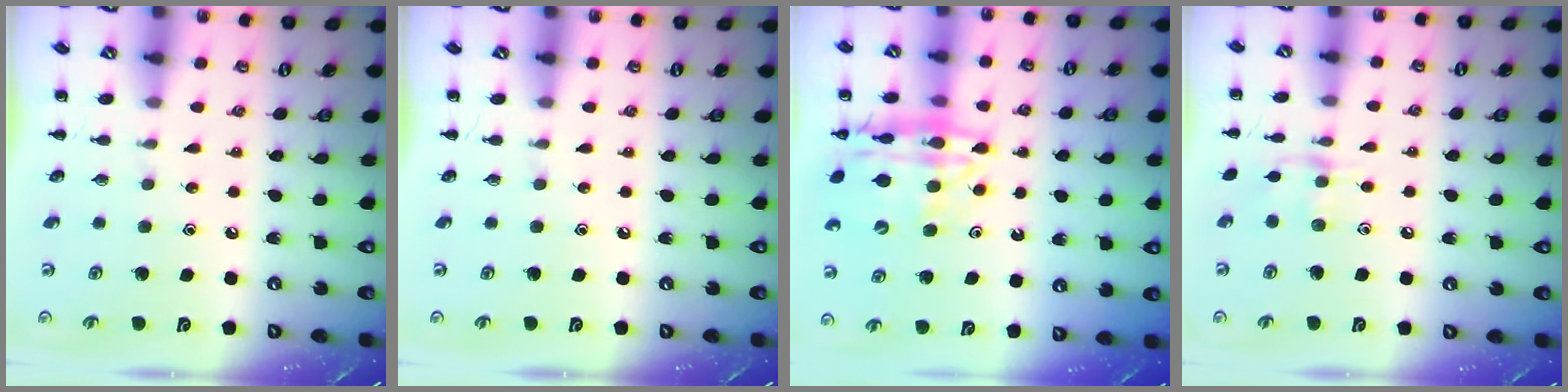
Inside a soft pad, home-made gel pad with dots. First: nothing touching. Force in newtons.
{"total": 0.0}
{"total": 17.7, "press": 17.4, "slide": 3.3}
{"total": 7.3, "press": 7.2, "slide": 1.2}